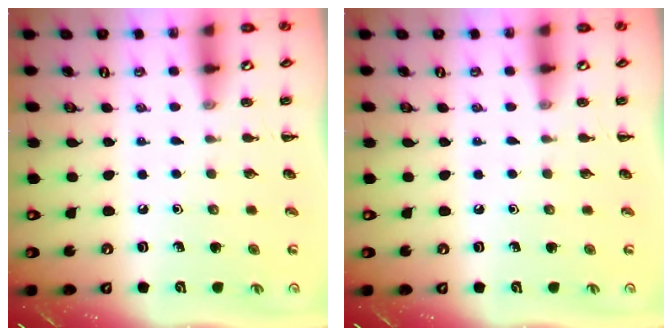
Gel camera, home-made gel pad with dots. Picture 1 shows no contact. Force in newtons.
{"total": 0.0}